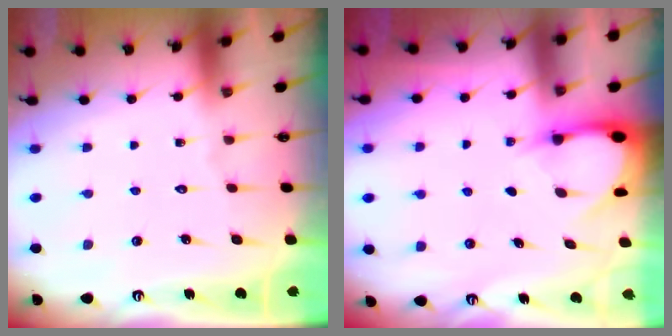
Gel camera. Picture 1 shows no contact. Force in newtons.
{"total": 2.9, "press": 2.9, "slide": 0.3}